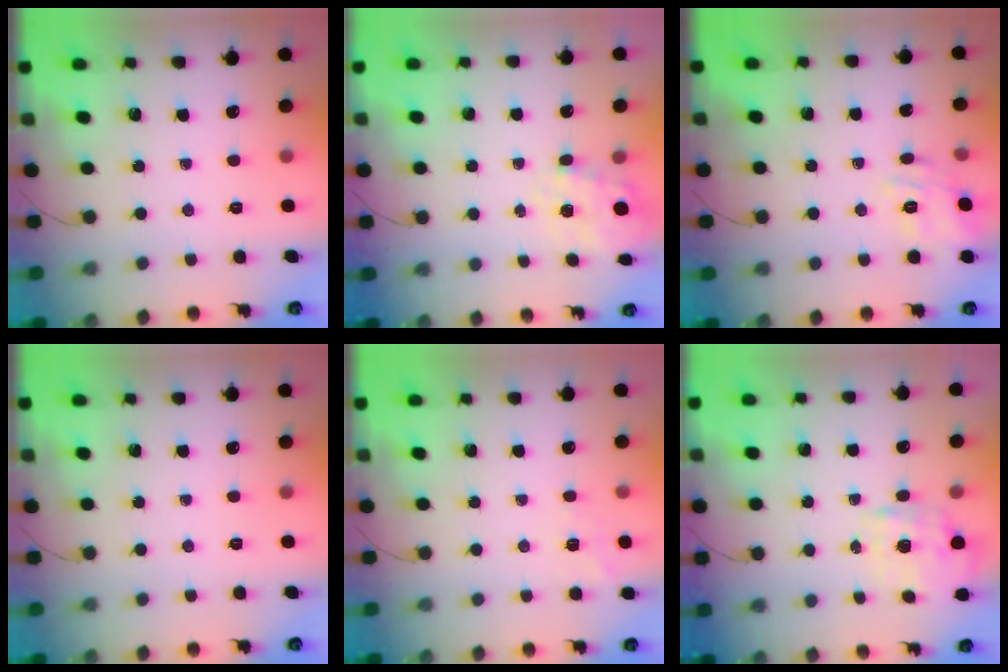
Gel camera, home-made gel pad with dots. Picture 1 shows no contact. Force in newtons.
{"total": 7.0, "press": 6.9, "slide": 1.1}
{"total": 7.5, "press": 7.4, "slide": 0.8}
{"total": 0.0}
{"total": 7.0, "press": 6.8, "slide": 1.7}
{"total": 1.9, "press": 1.8, "slide": 0.6}